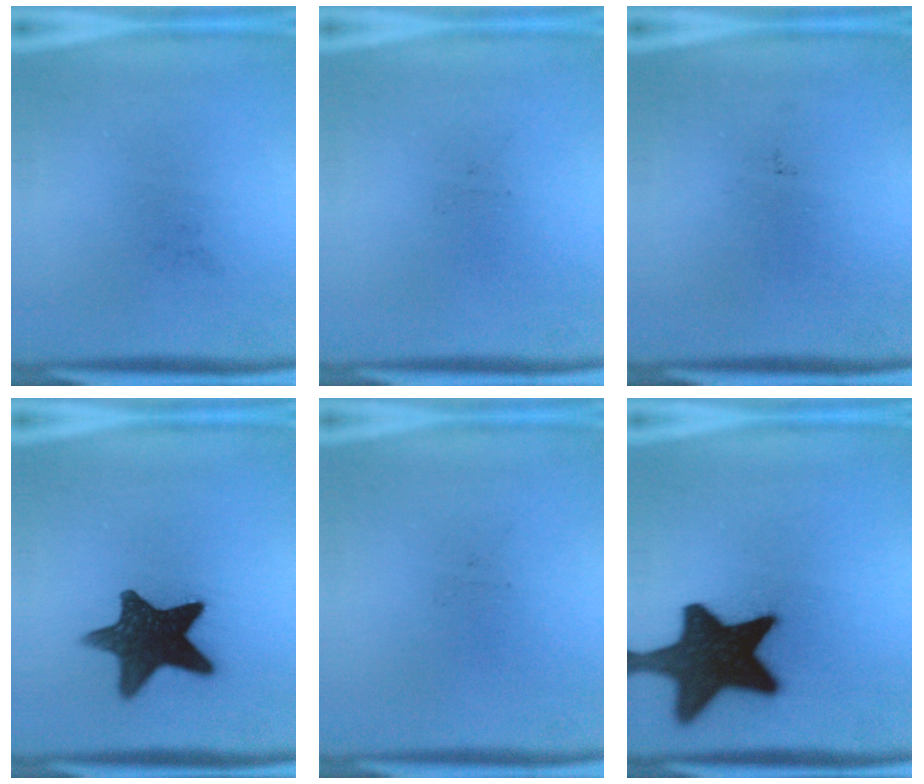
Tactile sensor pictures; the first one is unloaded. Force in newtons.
{"total": 0.0}
{"total": 0.0}
{"total": 13.8}
{"total": 0.0}
{"total": 19.1}